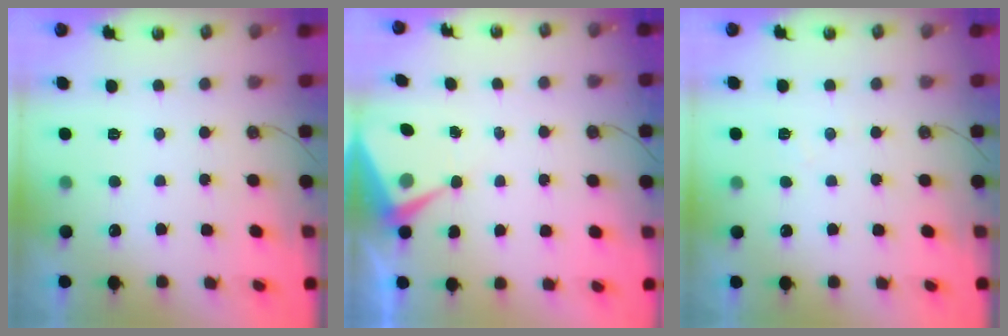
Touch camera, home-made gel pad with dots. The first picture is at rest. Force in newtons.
{"total": 7.2, "press": 7.2, "slide": 0.4}
{"total": 3.7, "press": 3.7, "slide": 0.5}